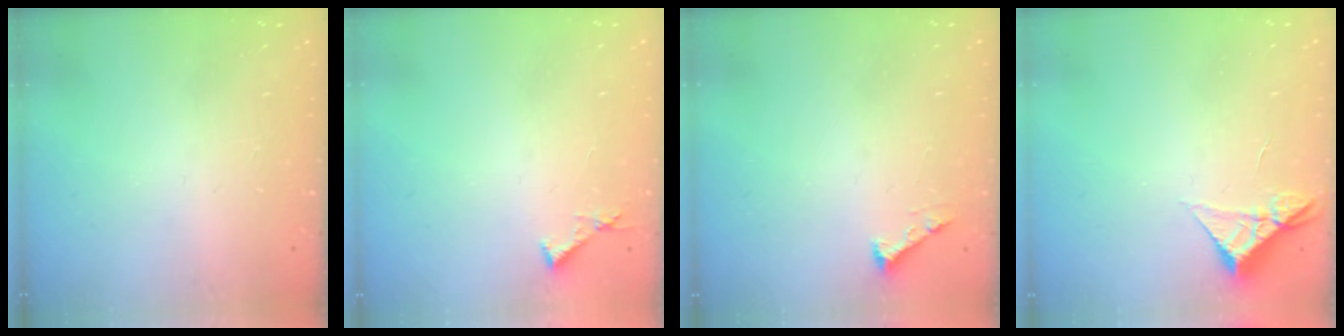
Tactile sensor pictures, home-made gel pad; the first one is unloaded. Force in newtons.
{"total": 3.8, "press": 3.8, "slide": 0.3}
{"total": 2.3, "press": 2.3, "slide": 0.3}
{"total": 5.2, "press": 5.2, "slide": 0.3}